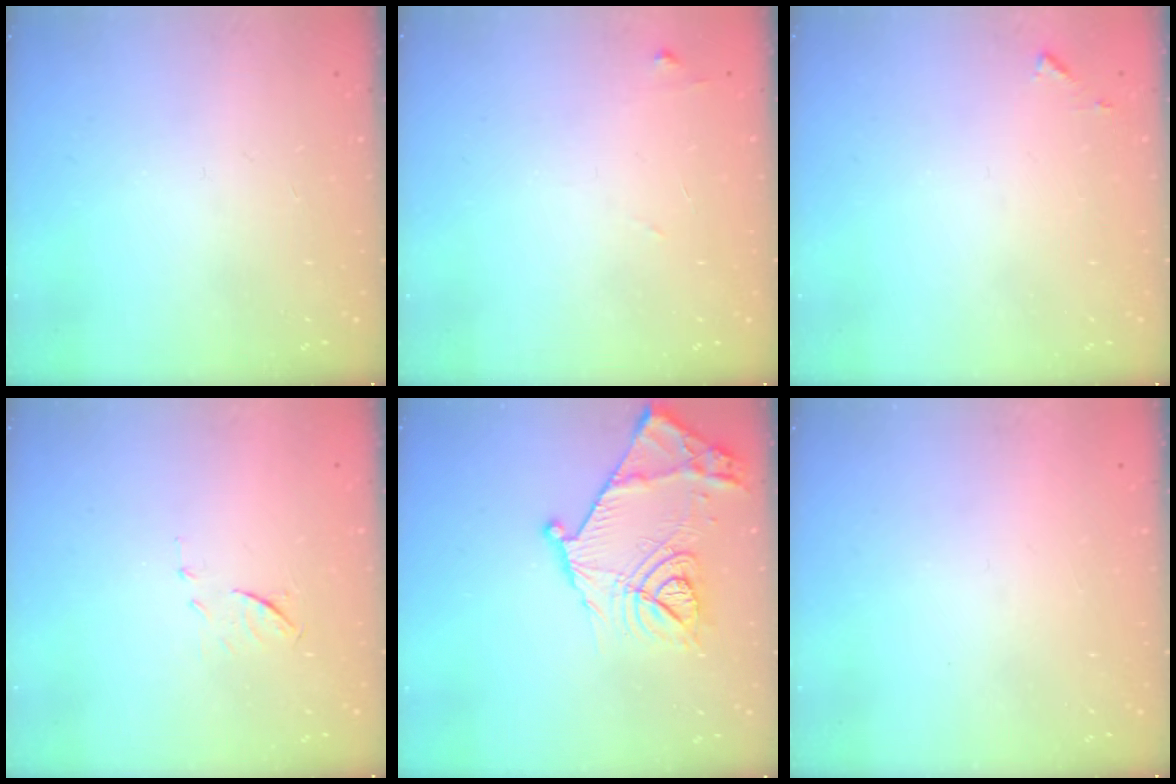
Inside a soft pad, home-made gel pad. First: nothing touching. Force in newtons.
{"total": 7.4, "press": 7.4, "slide": 0.4}
{"total": 4.5, "press": 4.4, "slide": 0.4}
{"total": 6.3, "press": 6.2, "slide": 0.6}
{"total": 19.0, "press": 19.0, "slide": 0.7}
{"total": 1.5, "press": 1.5, "slide": 0.1}